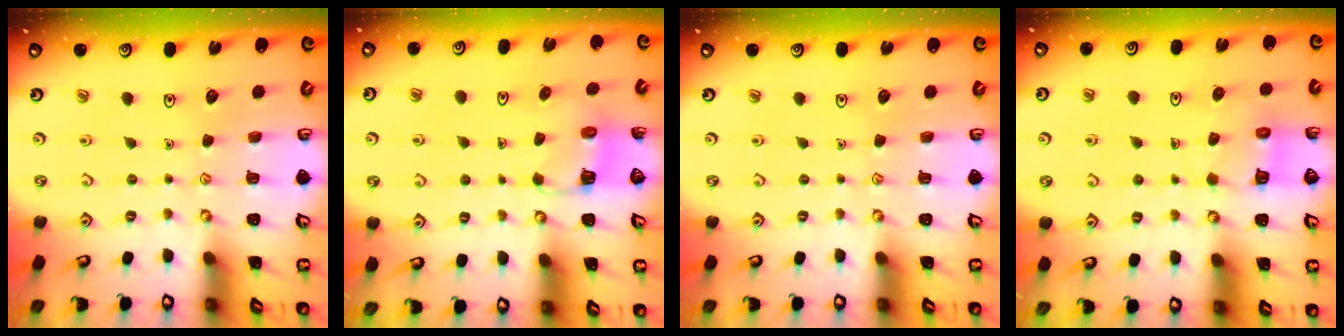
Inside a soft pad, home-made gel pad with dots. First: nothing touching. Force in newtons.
{"total": 2.8, "press": 2.8, "slide": 0.2}
{"total": 0.0}
{"total": 6.3, "press": 6.3, "slide": 0.6}